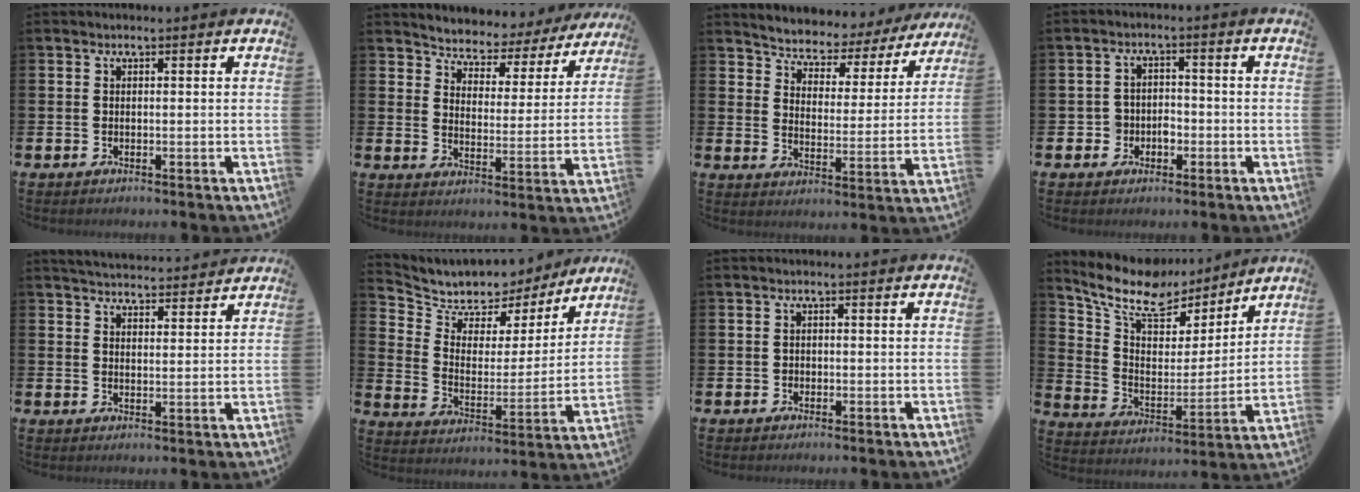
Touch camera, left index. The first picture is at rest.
{"total": 4.2, "force": [4.0, 1.4, -0.3], "torque": [-0.023, -0.040, 0.062]}
{"total": 4.5, "force": [4.3, 1.4, -0.1], "torque": [-0.028, -0.042, 0.066]}
{"total": 2.8, "force": [-1.2, 2.5, 0.5], "torque": [-0.014, 0.003, -0.030]}
{"total": 4.6, "force": [4.6, 0.4, 0.2], "torque": [-0.010, -0.030, 0.082]}
{"total": 7.6, "force": [6.7, 3.5, 0.7], "torque": [-0.063, -0.050, 0.118]}
{"total": 0.6, "force": [-0.2, 0.6, 0.1], "torque": [0.002, 0.002, -0.006]}
{"total": 11.2, "force": [9.4, 4.8, 3.7], "torque": [-0.102, -0.067, 0.162]}